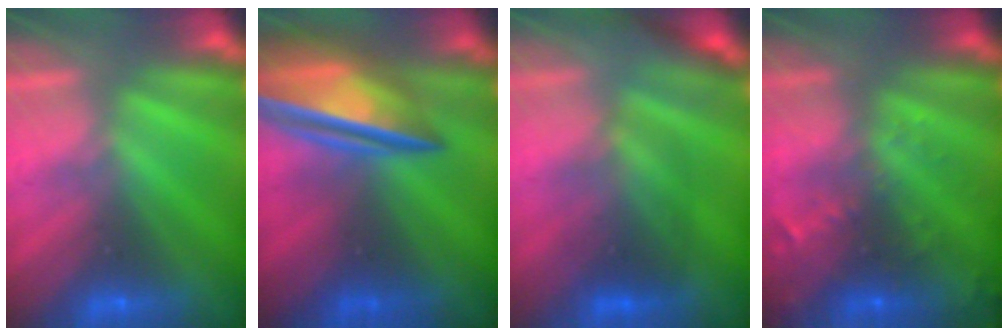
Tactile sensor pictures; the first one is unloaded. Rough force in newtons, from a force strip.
{"total": 5.7}
{"total": 2.3}
{"total": 10.8}